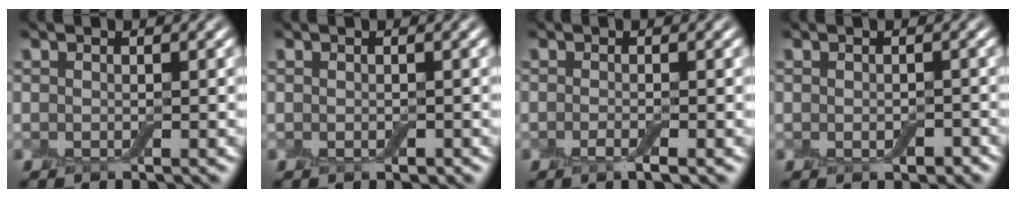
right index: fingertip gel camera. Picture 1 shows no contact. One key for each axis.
{"total": 0.5, "fx": -0.2, "fy": 0.3, "fz": 0.4, "tx": -0.006, "ty": -0.002, "tz": -0.001}
{"total": 1.4, "fx": -0.7, "fy": 0.2, "fz": 1.2, "tx": -0.020, "ty": -0.003, "tz": -0.015}
{"total": 1.3, "fx": -0.4, "fy": 0.8, "fz": 1.0, "tx": -0.015, "ty": -0.003, "tz": -0.006}